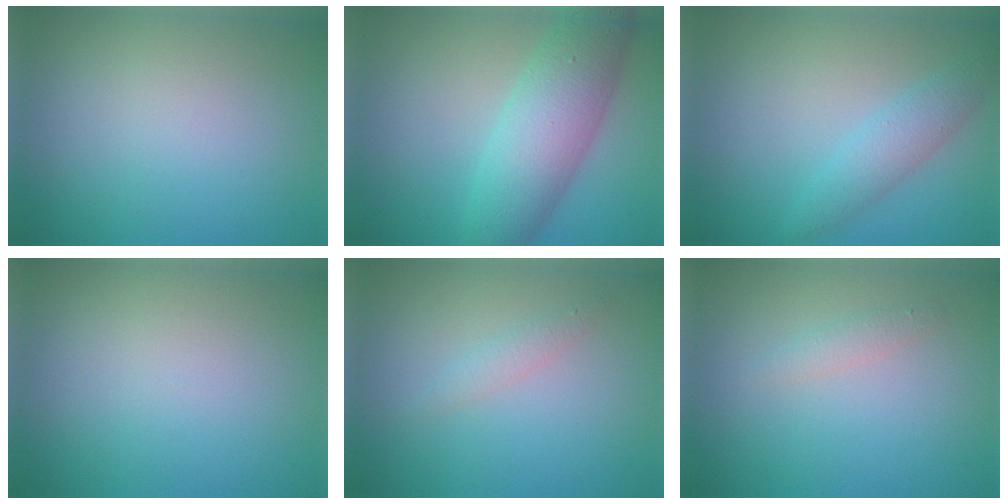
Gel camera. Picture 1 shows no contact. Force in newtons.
{"total": 6.9, "press": 6.9, "slide": 0.1}
{"total": 2.6, "press": 2.6, "slide": 0.0}
{"total": 0.0}
{"total": 1.1, "press": 1.1, "slide": 0.0}
{"total": 1.1, "press": 1.1, "slide": 0.0}